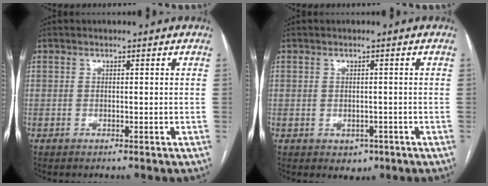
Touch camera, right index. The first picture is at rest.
{"total": 2.5, "force": [-0.9, 2.0, 1.0], "torque": [-0.008, 0.002, -0.002]}